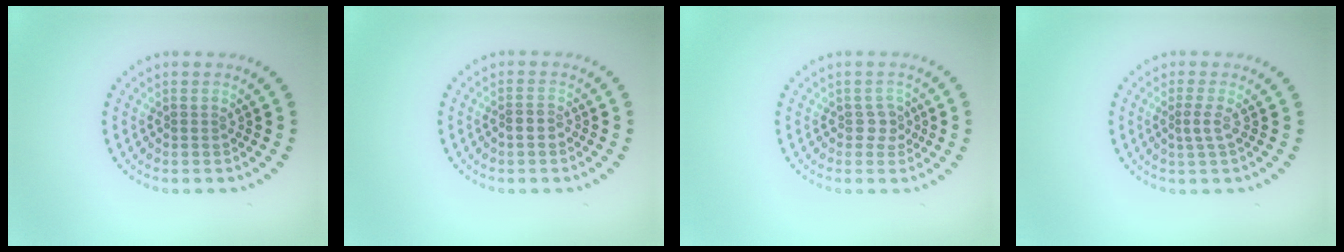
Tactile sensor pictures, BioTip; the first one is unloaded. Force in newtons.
{"total": 1.3, "press": 1.2, "slide": 0.5}
{"total": 1.5, "press": 1.3, "slide": 0.6}
{"total": 1.2, "press": 0.9, "slide": 0.8}